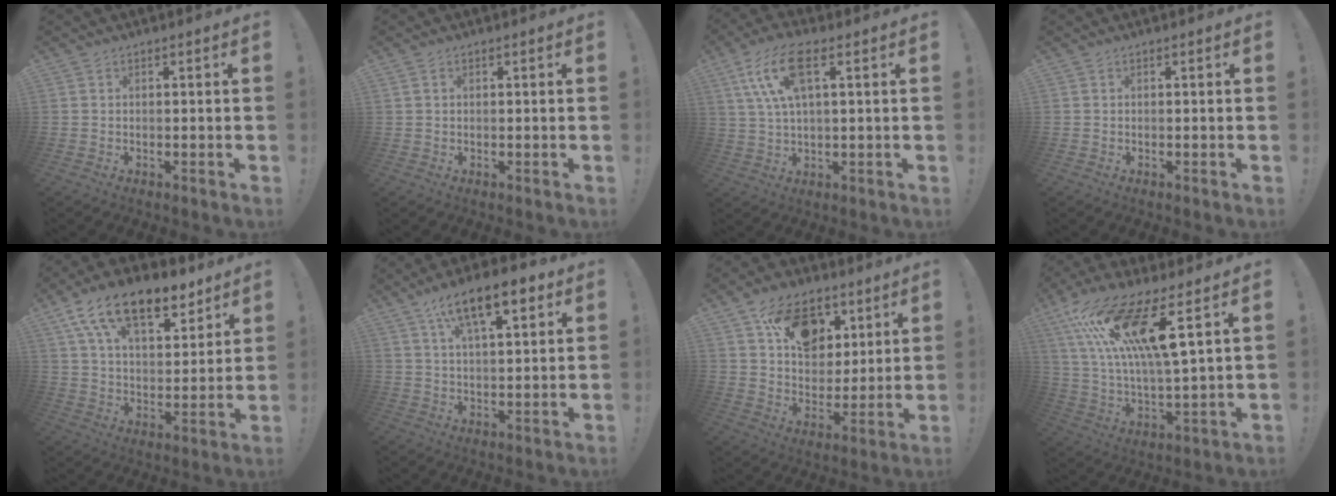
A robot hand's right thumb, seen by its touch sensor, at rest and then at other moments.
{"total": 0.6, "force": [0.2, 0.6, 0.1], "torque": [-0.004, 0.004, 0.004]}
{"total": 12.4, "force": [4.8, 4.6, 10.5], "torque": [-0.211, -0.001, 0.088]}
{"total": 0.0}
{"total": 17.5, "force": [11.3, 8.4, 10.3], "torque": [-0.177, -0.063, 0.203]}
{"total": 13.9, "force": [7.7, 5.1, 10.4], "torque": [-0.162, -0.028, 0.127]}
{"total": 16.4, "force": [8.4, 11.6, 8.1], "torque": [-0.122, -0.036, 0.157]}
{"total": 18.5, "force": [9.6, 4.2, 15.2], "torque": [-0.290, -0.045, 0.152]}